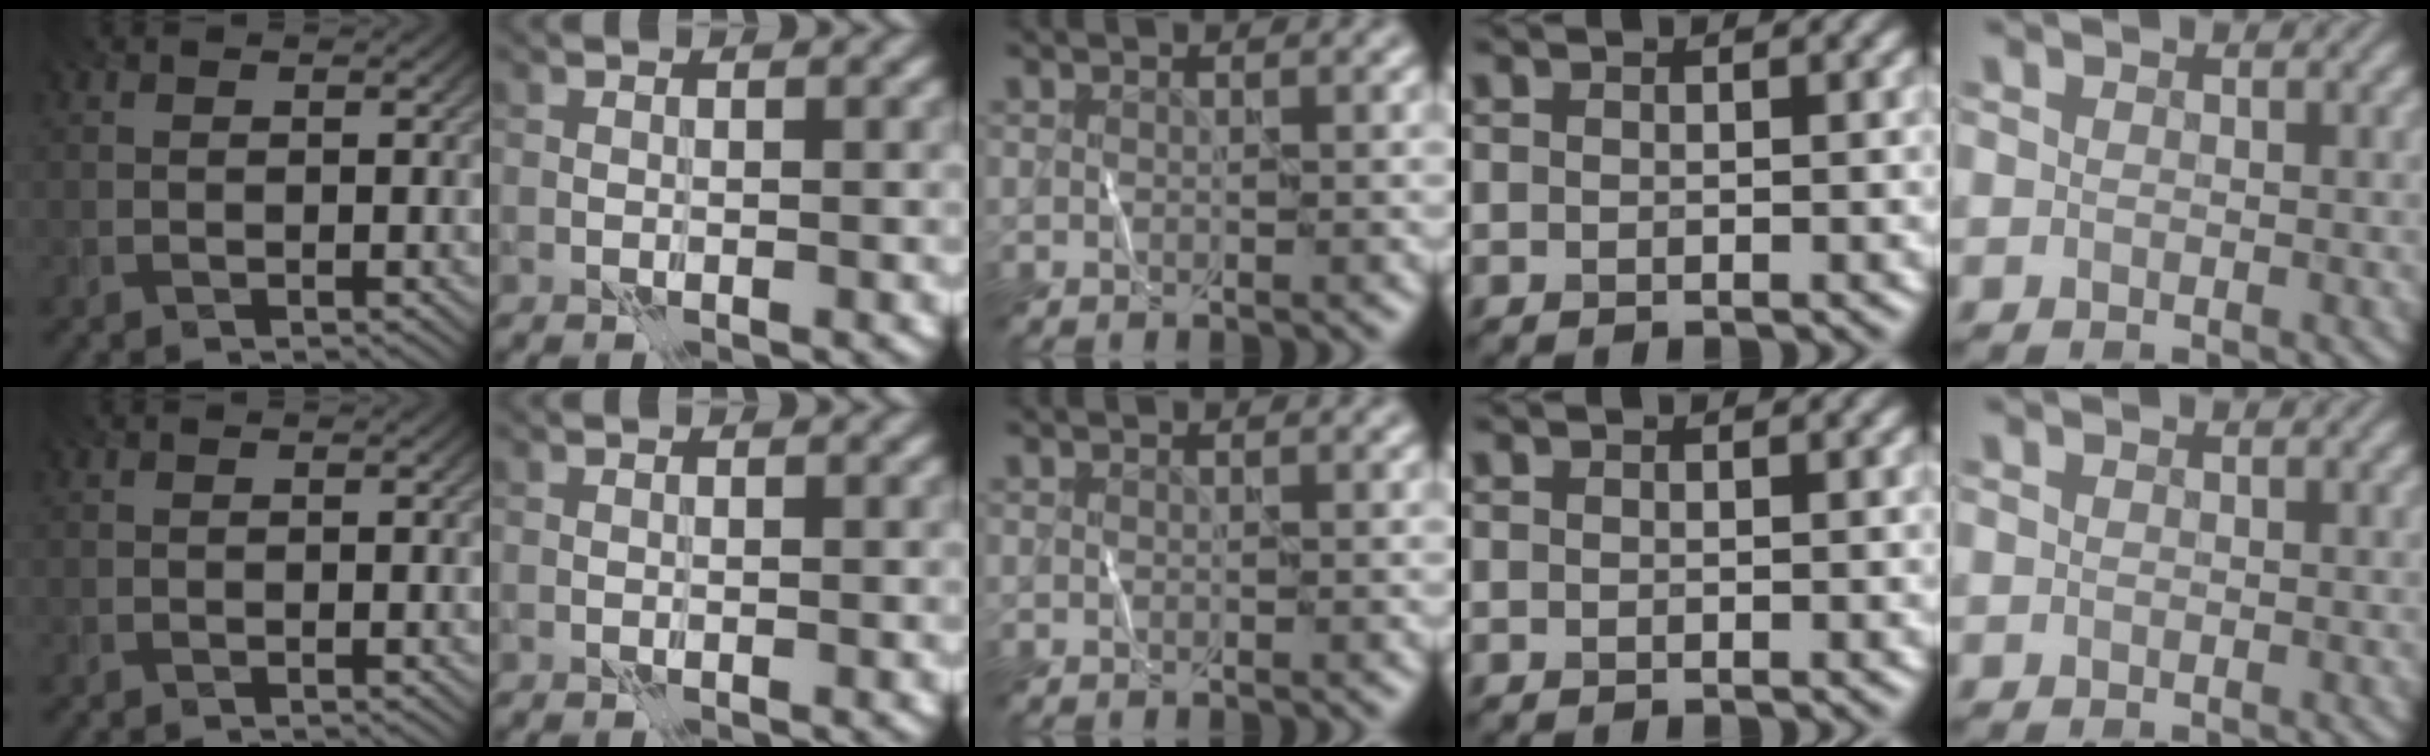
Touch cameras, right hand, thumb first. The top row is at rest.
{}